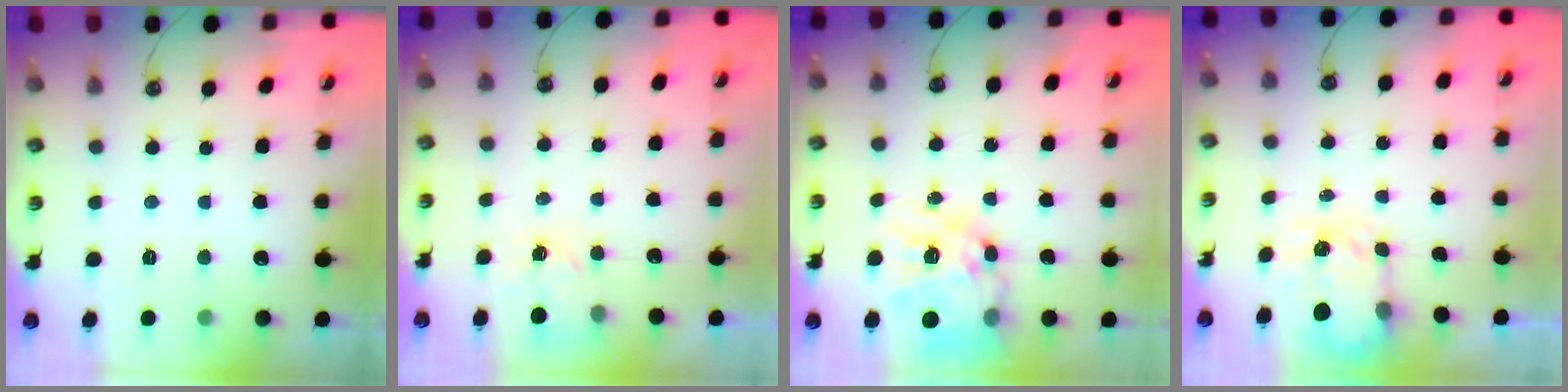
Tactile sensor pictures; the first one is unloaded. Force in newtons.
{"total": 4.0, "press": 4.0, "slide": 0.5}
{"total": 17.8, "press": 17.8, "slide": 1.5}
{"total": 3.5, "press": 3.5, "slide": 0.5}